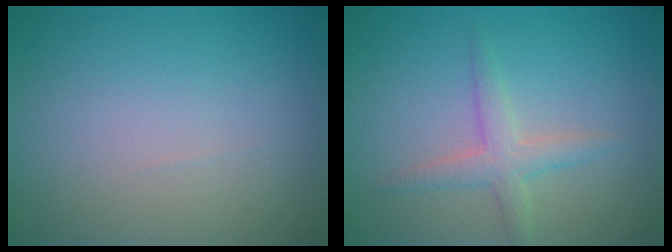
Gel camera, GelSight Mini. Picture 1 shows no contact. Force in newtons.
{"total": 2.5, "press": 2.5, "slide": 0.1}